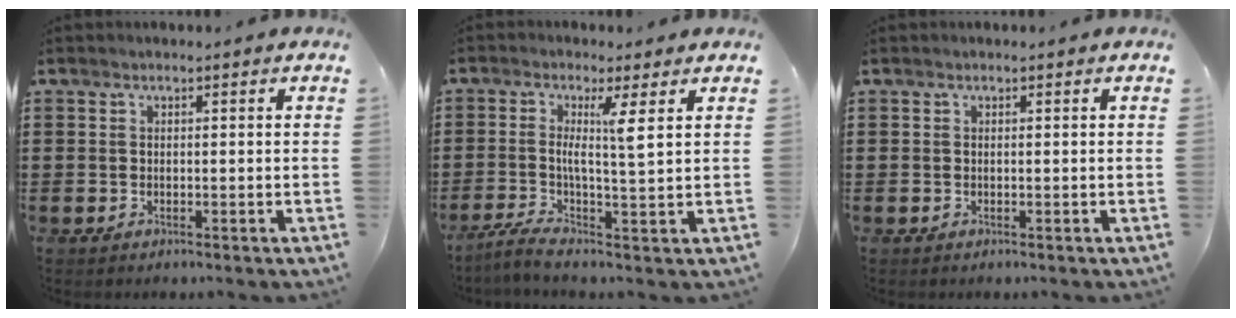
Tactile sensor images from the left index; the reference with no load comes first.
{"total": 5.3, "force": [1.8, -0.8, 4.9], "torque": [-0.099, -0.016, 0.024]}
{"total": 0.0}